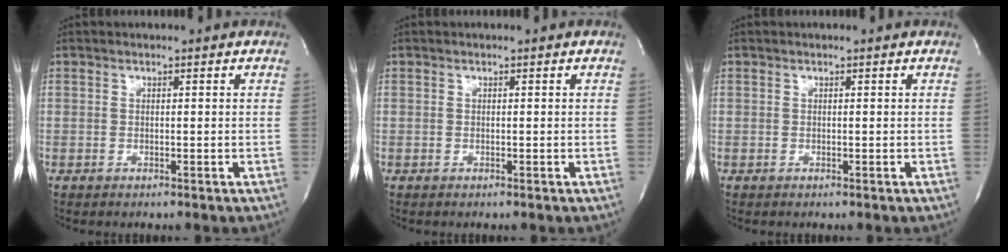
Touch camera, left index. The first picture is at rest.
{"total": 0.0}
{"total": 0.0}